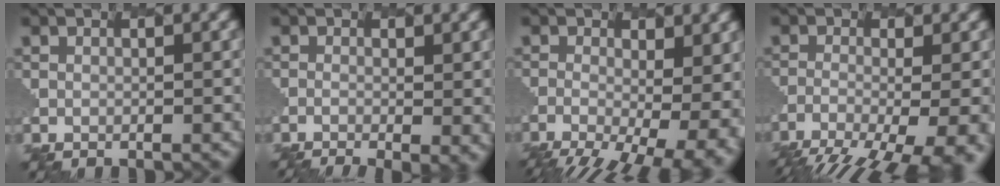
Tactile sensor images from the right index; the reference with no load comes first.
{"total": 5.1, "force": [-2.3, 1.6, 4.2], "torque": [-0.056, 0.006, -0.021]}
{"total": 13.1, "force": [-5.8, 6.2, 10.0], "torque": [-0.132, -0.019, -0.042]}
{"total": 12.5, "force": [-9.1, 3.5, 7.8], "torque": [-0.116, -0.026, -0.112]}